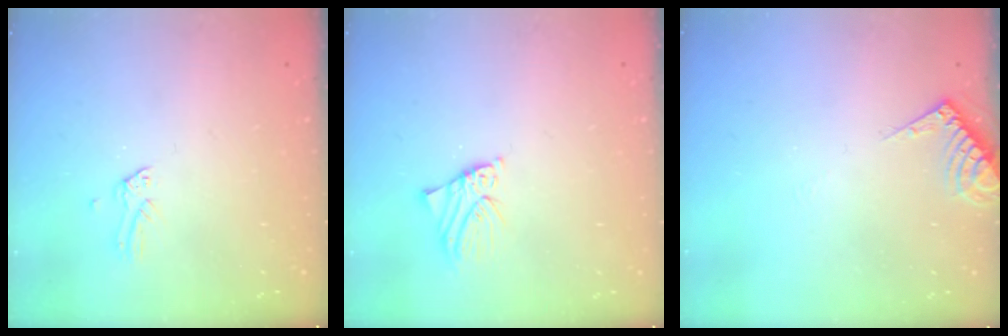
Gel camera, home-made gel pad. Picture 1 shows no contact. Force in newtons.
{"total": 2.4, "press": 2.4, "slide": 0.3}
{"total": 5.6, "press": 5.5, "slide": 0.7}